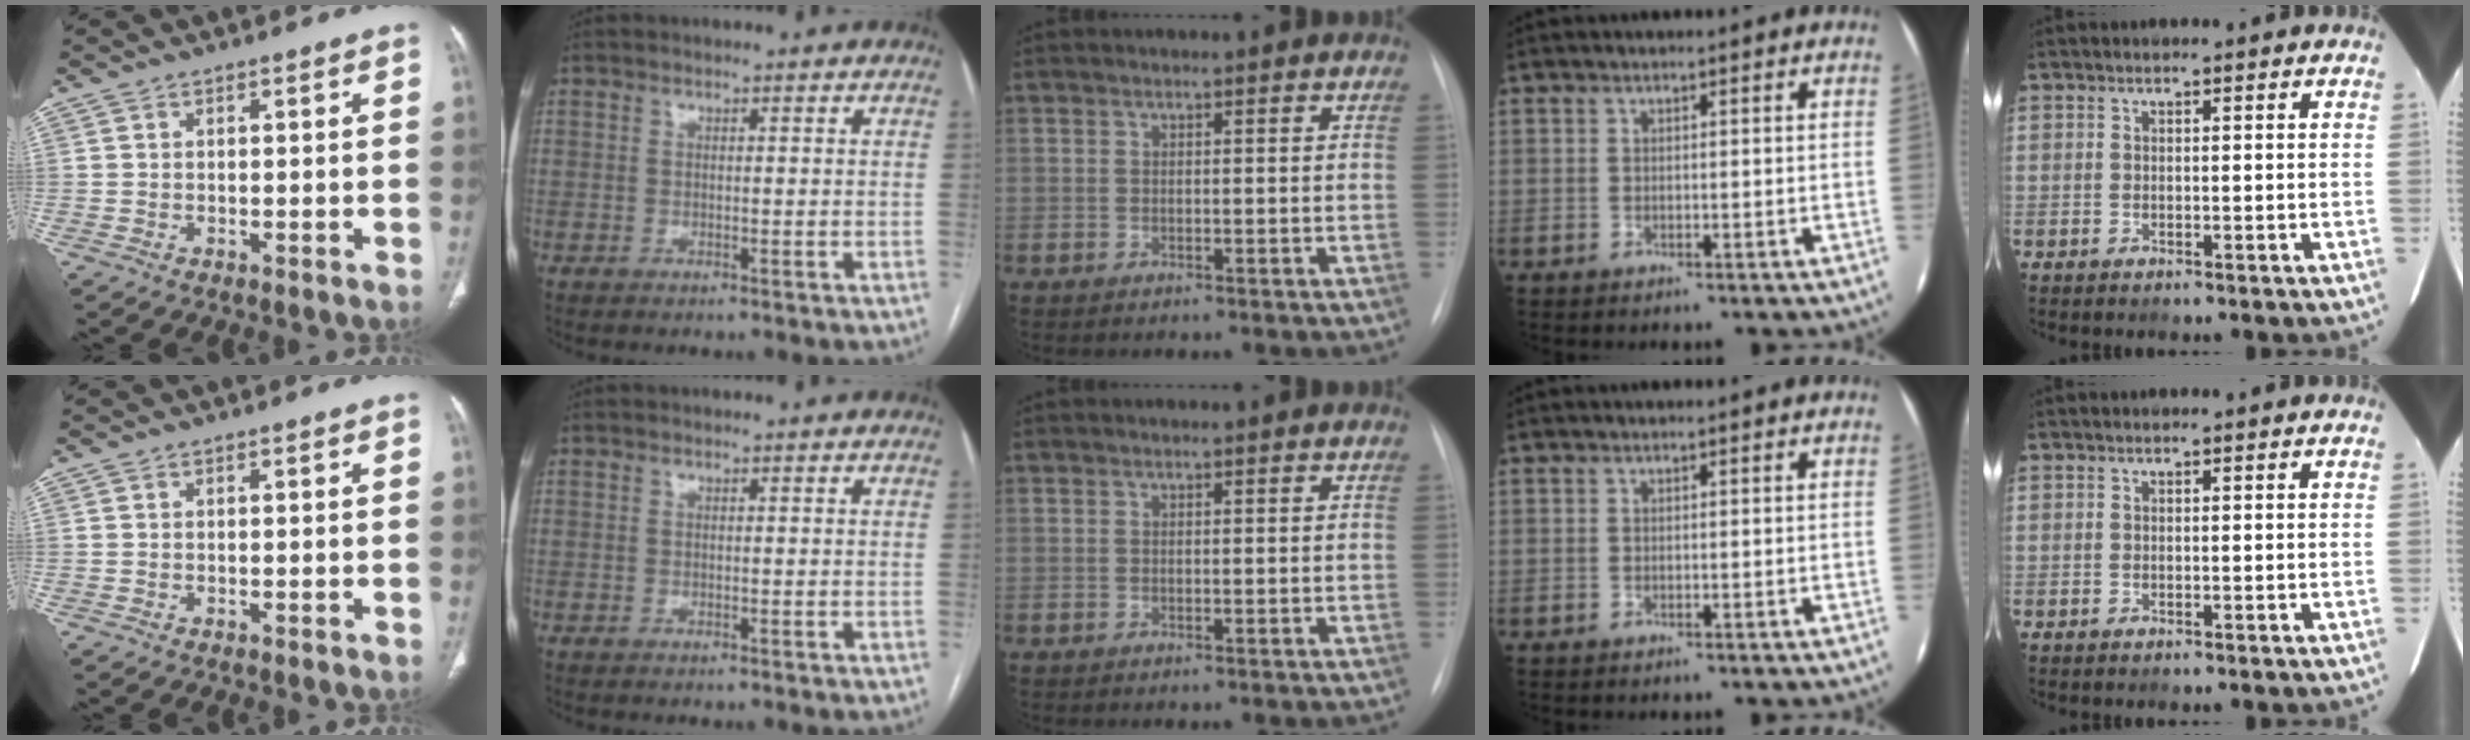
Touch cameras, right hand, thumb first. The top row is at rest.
{}